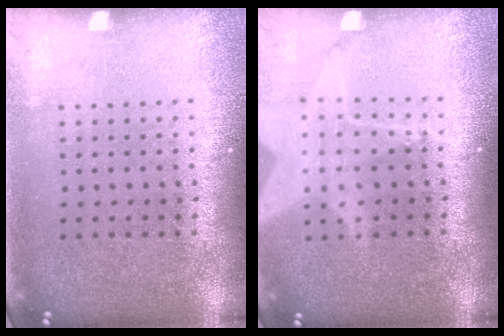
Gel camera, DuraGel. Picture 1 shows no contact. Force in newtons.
{"total": 1.8, "press": 1.5, "slide": 1.1}